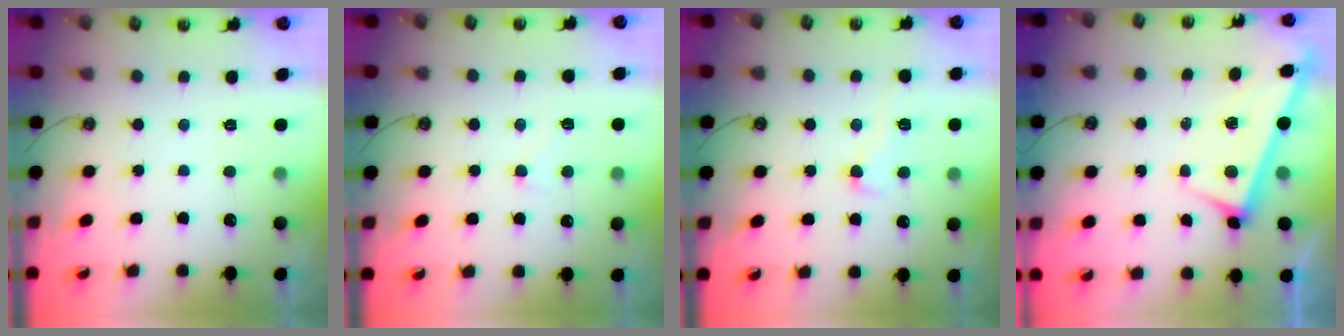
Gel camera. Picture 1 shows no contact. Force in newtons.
{"total": 0.8, "press": 0.4, "slide": 0.6}
{"total": 0.8, "press": 0.1, "slide": 0.8}
{"total": 2.8, "press": 2.8, "slide": 0.2}